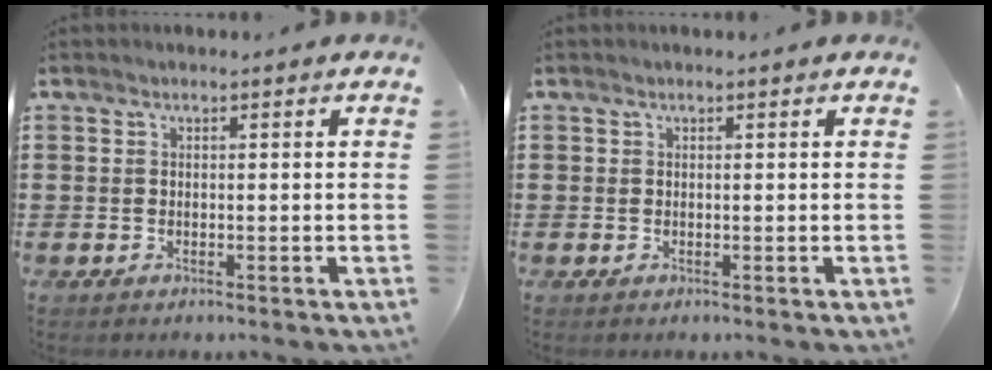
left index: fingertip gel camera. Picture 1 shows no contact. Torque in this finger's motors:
{"motor_torque": [0.06, 0.02, 0.02, -0.01]}